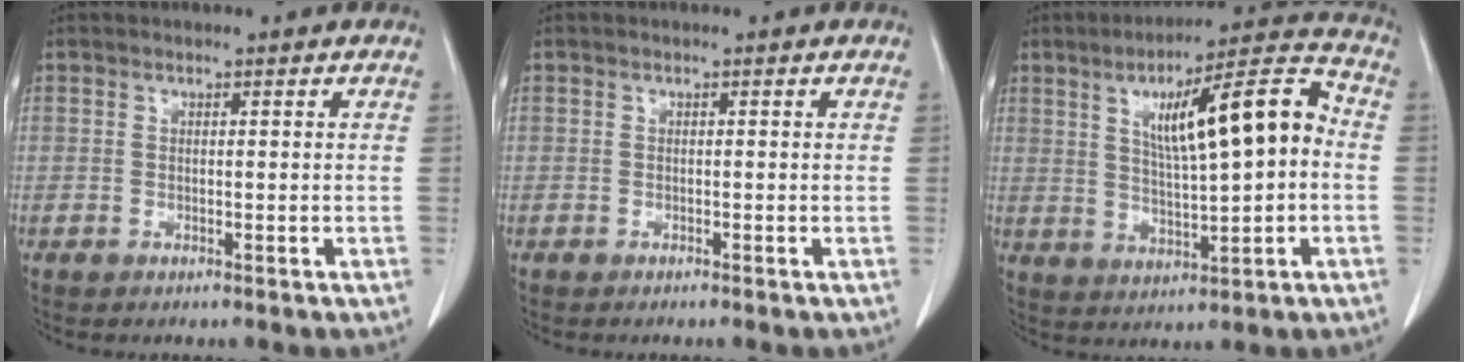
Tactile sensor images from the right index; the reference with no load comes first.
{"total": 0.0}
{"total": 14.5, "force": [2.1, 2.6, 14.1], "torque": [-0.218, 0.033, 0.033]}